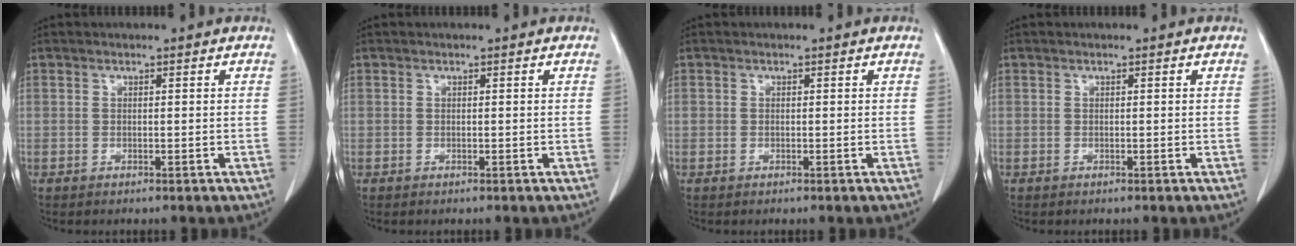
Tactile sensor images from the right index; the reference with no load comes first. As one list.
[{"total": 0.0}, {"total": 0.5, "force": [0.0, 0.4, 0.3], "torque": [-0.004, 0.007, 0.001]}, {"total": 0.0}]